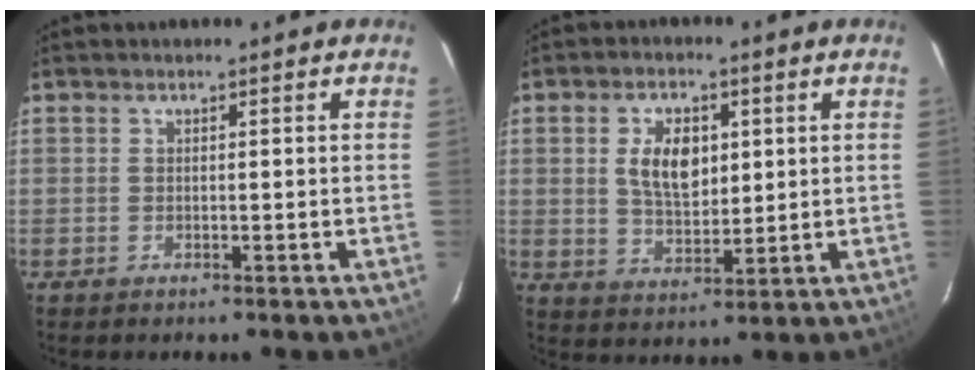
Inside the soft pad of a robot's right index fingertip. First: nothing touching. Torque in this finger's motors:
{"motor_torque": [1.04, -0.13, 0.47, 0.12]}